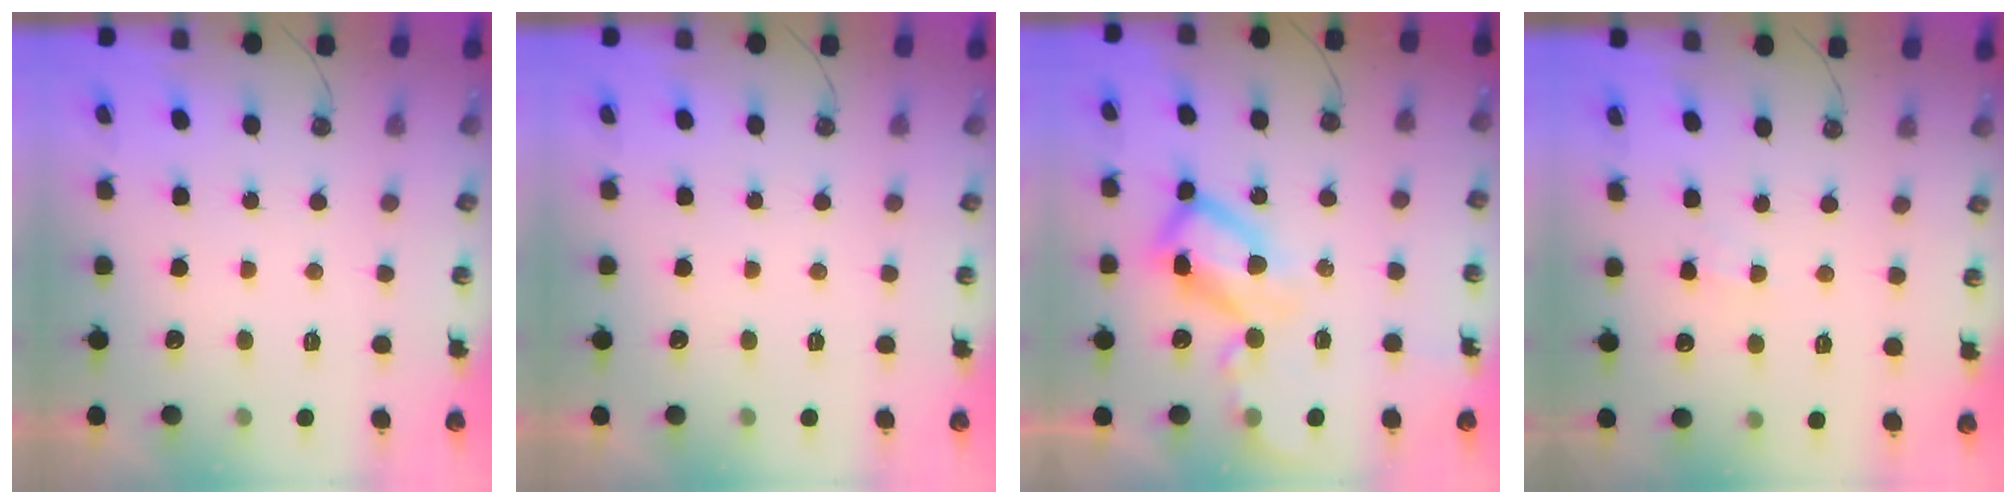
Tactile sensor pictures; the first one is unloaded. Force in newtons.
{"total": 0.0}
{"total": 16.4, "press": 16.2, "slide": 2.1}
{"total": 3.0, "press": 2.9, "slide": 0.5}